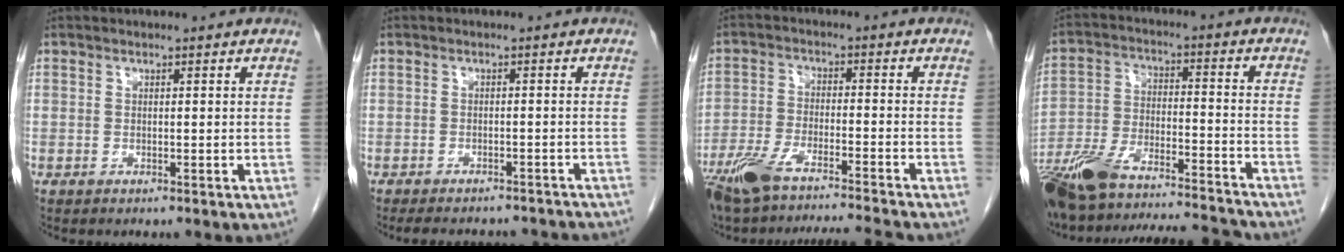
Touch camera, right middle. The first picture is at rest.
{"total": 11.6, "force": [-10.6, 2.9, 3.5], "torque": [-0.051, 0.005, -0.115]}
{"total": 13.9, "force": [-12.0, 0.2, 7.1], "torque": [-0.131, -0.012, -0.200]}
{"total": 22.5, "force": [-19.9, 2.8, 10.2], "torque": [-0.197, -0.006, -0.319]}